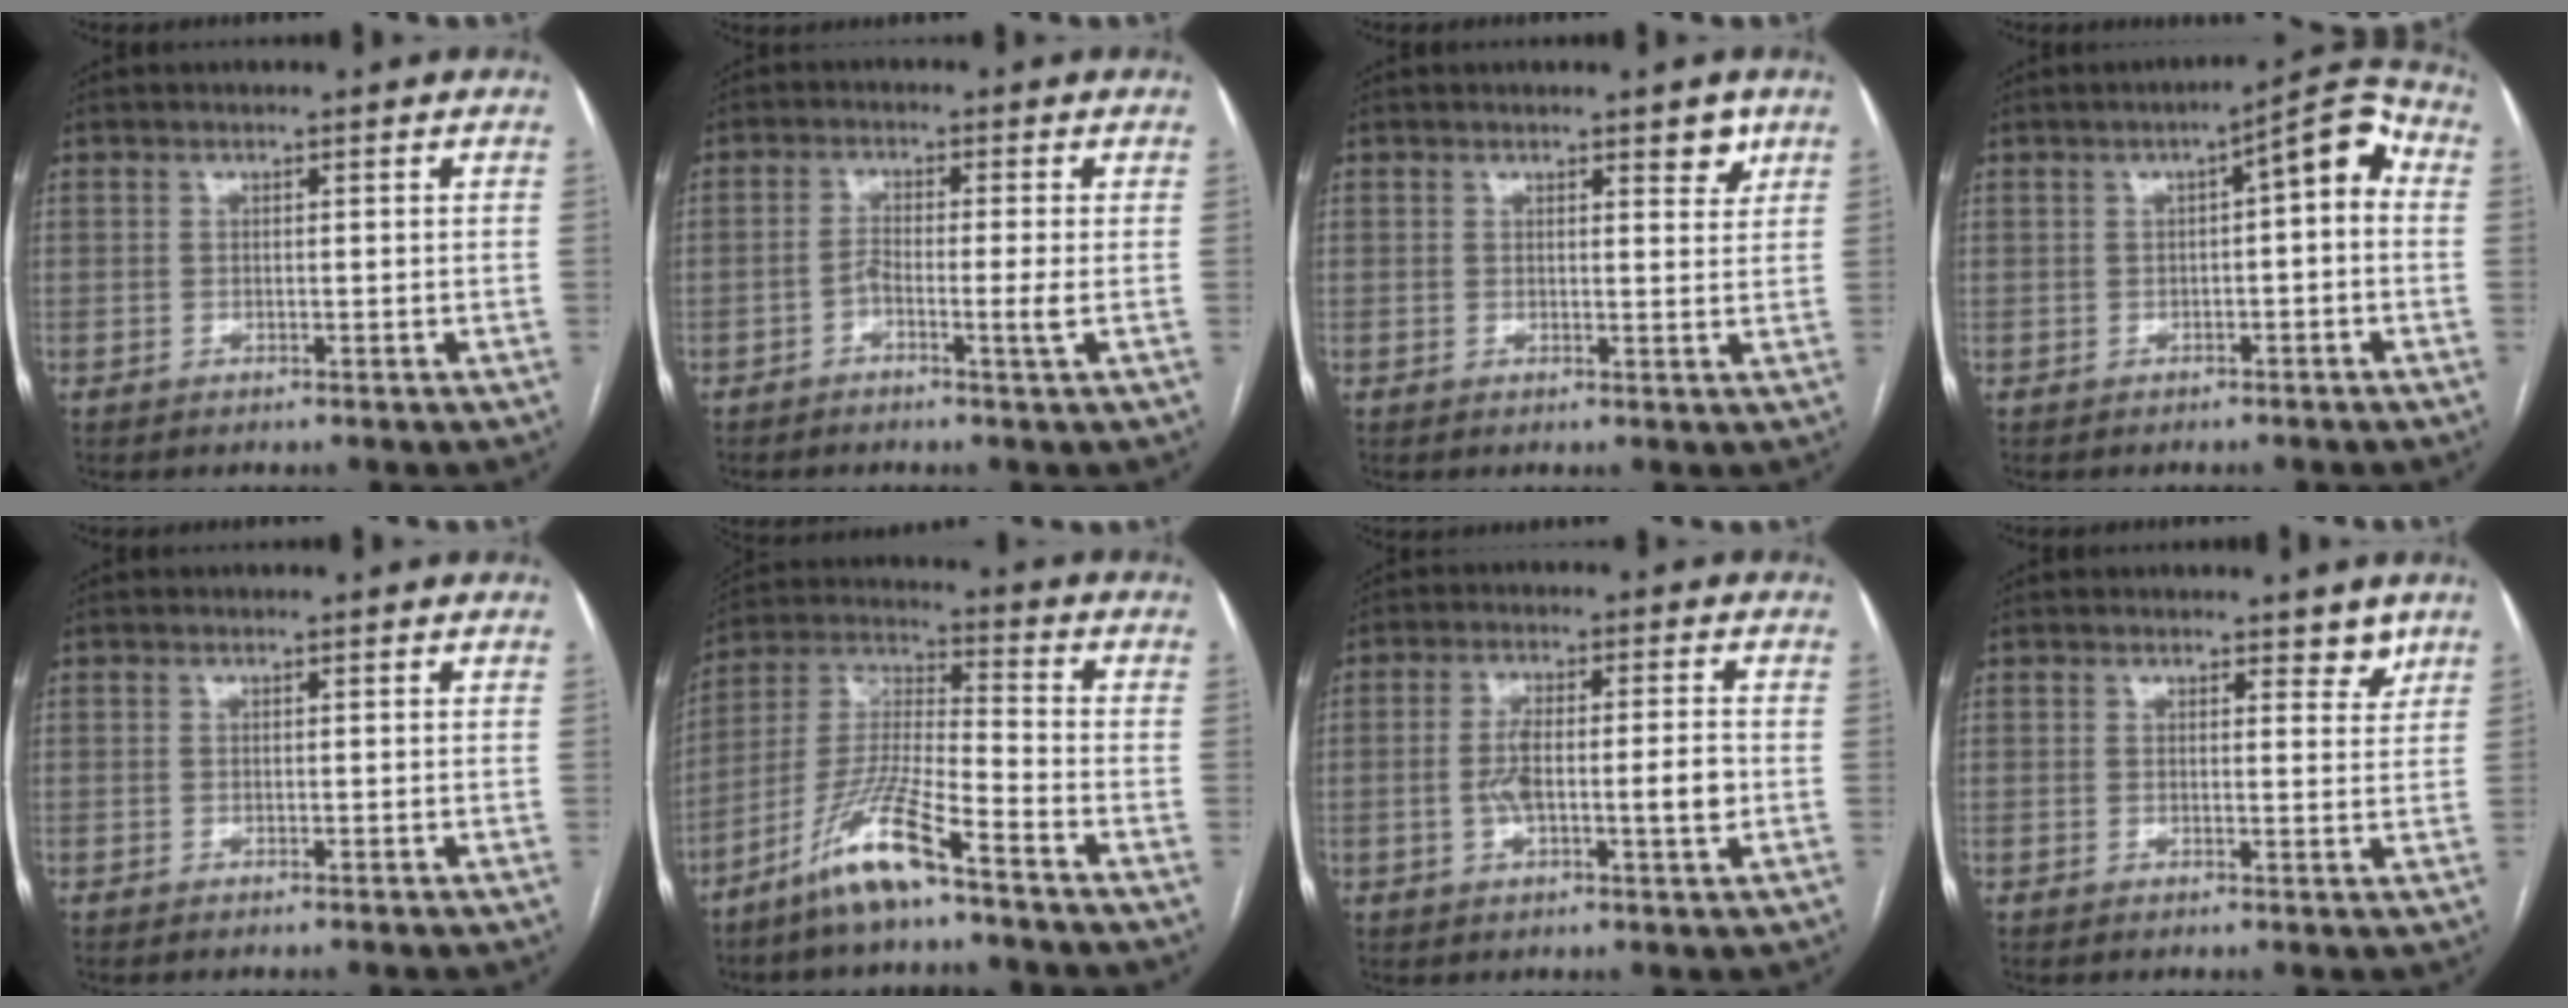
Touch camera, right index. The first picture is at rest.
{"total": 3.3, "force": [-1.2, -0.3, 3.1], "torque": [-0.059, 0.000, -0.025]}
{"total": 2.6, "force": [1.8, 0.8, 1.7], "torque": [-0.020, -0.009, 0.024]}
{"total": 6.9, "force": [0.6, 1.8, 6.6], "torque": [-0.088, 0.036, 0.004]}
{"total": 0.0}
{"total": 11.5, "force": [-7.8, 0.7, 8.4], "torque": [-0.179, -0.015, -0.157]}
{"total": 8.3, "force": [-1.2, 1.5, 8.1], "torque": [-0.146, 0.010, -0.020]}
{"total": 2.9, "force": [2.4, 1.3, 1.0], "torque": [-0.002, -0.011, 0.022]}